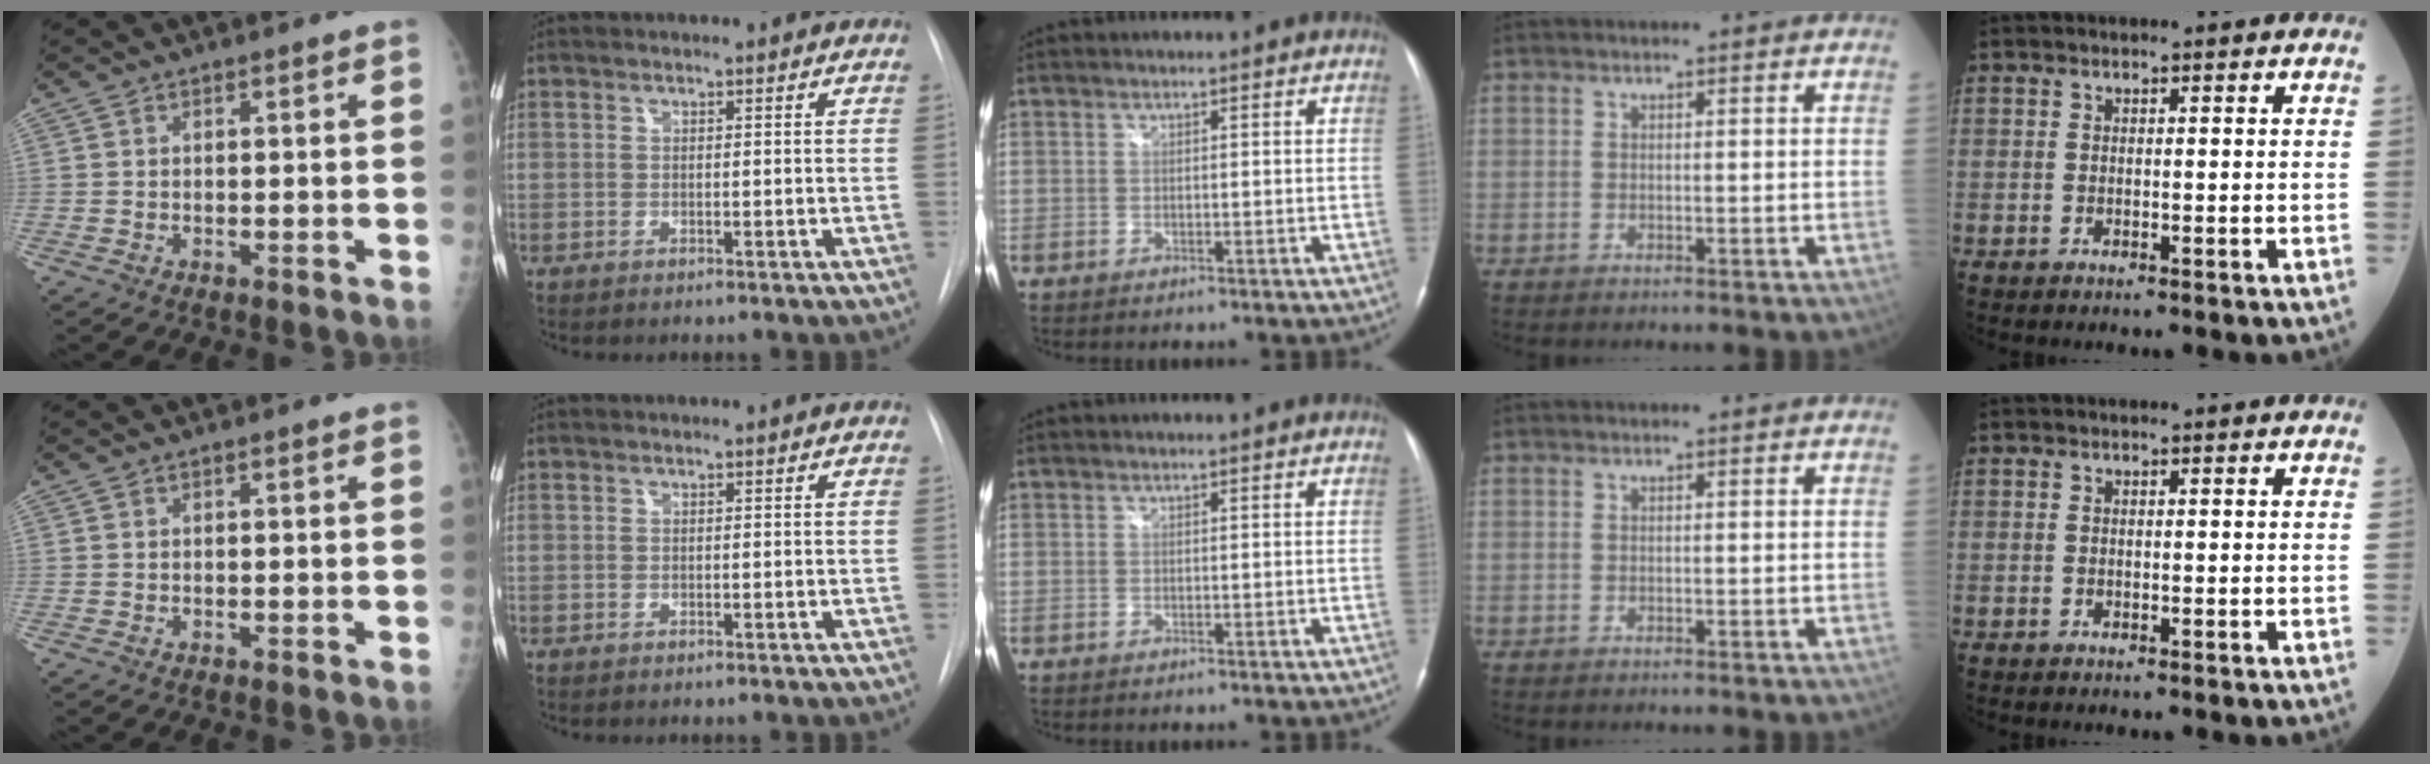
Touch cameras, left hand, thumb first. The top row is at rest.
{}